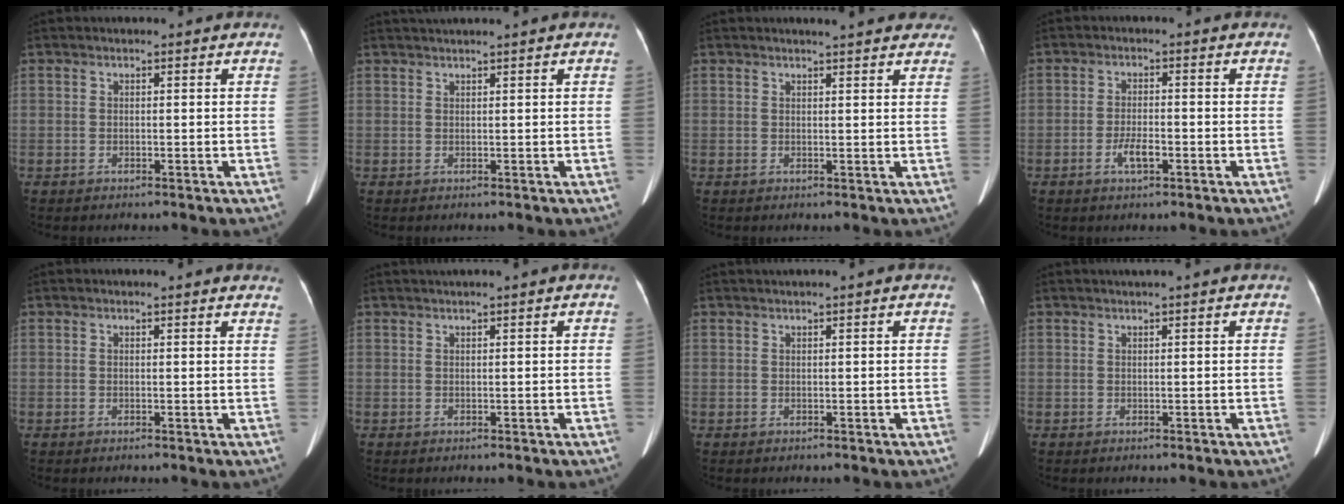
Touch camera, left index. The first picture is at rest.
{"total": 1.9, "force": [1.6, -0.7, 0.8], "torque": [-0.011, 0.015, 0.036]}
{"total": 9.8, "force": [8.6, 1.8, 4.1], "torque": [-0.039, 0.008, 0.086]}
{"total": 3.2, "force": [-1.6, 1.0, 2.7], "torque": [-0.054, 0.001, -0.027]}
{"total": 3.3, "force": [3.1, 0.4, 0.9], "torque": [-0.010, -0.008, 0.014]}
{"total": 1.2, "force": [0.6, -0.3, 0.9], "torque": [-0.022, 0.010, 0.018]}
{"total": 0.8, "force": [0.4, -0.2, 0.7], "torque": [-0.017, 0.009, 0.014]}
{"total": 1.0, "force": [0.6, -0.3, 0.7], "torque": [-0.015, 0.004, 0.019]}